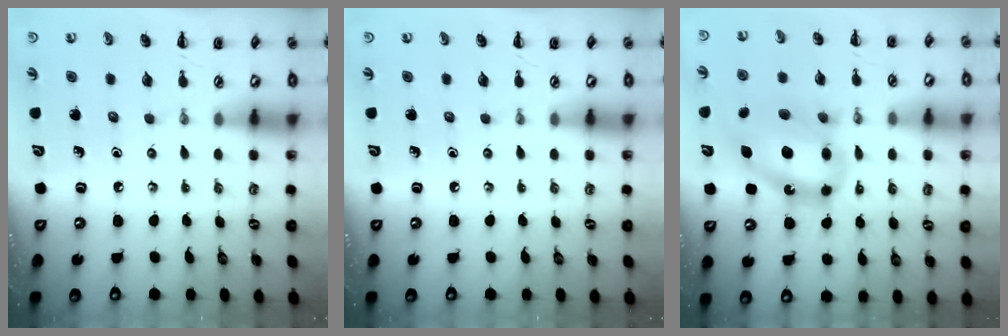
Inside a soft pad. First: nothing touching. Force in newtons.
{"total": 0.0}
{"total": 14.0, "press": 13.6, "slide": 3.3}